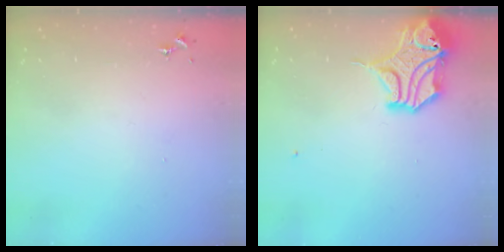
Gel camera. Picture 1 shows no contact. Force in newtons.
{"total": 14.5, "press": 14.4, "slide": 2.2}